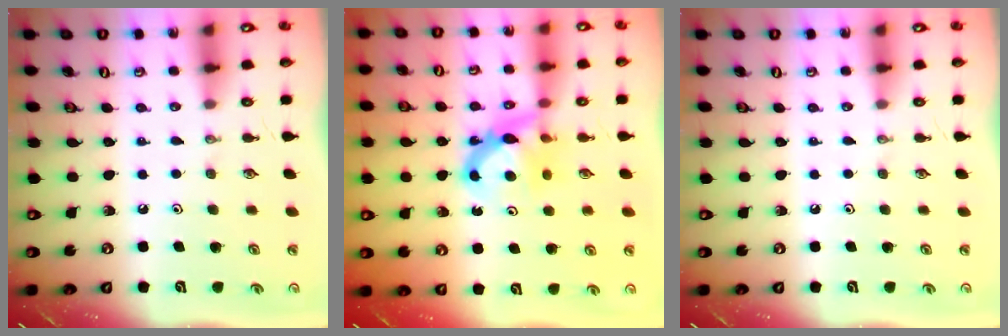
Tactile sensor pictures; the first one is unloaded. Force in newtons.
{"total": 7.2, "press": 7.2, "slide": 0.6}
{"total": 0.0}